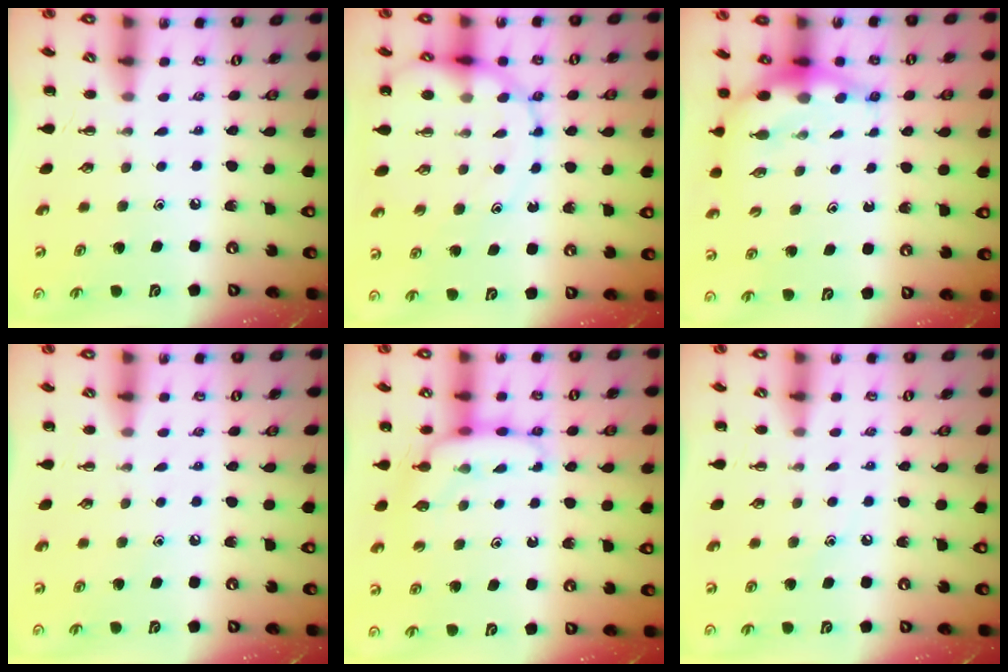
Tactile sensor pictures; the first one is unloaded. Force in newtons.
{"total": 12.2, "press": 11.9, "slide": 3.0}
{"total": 7.8, "press": 7.6, "slide": 1.6}
{"total": 5.2, "press": 4.8, "slide": 1.9}
{"total": 10.2, "press": 10.1, "slide": 1.6}
{"total": 6.8, "press": 6.6, "slide": 1.7}